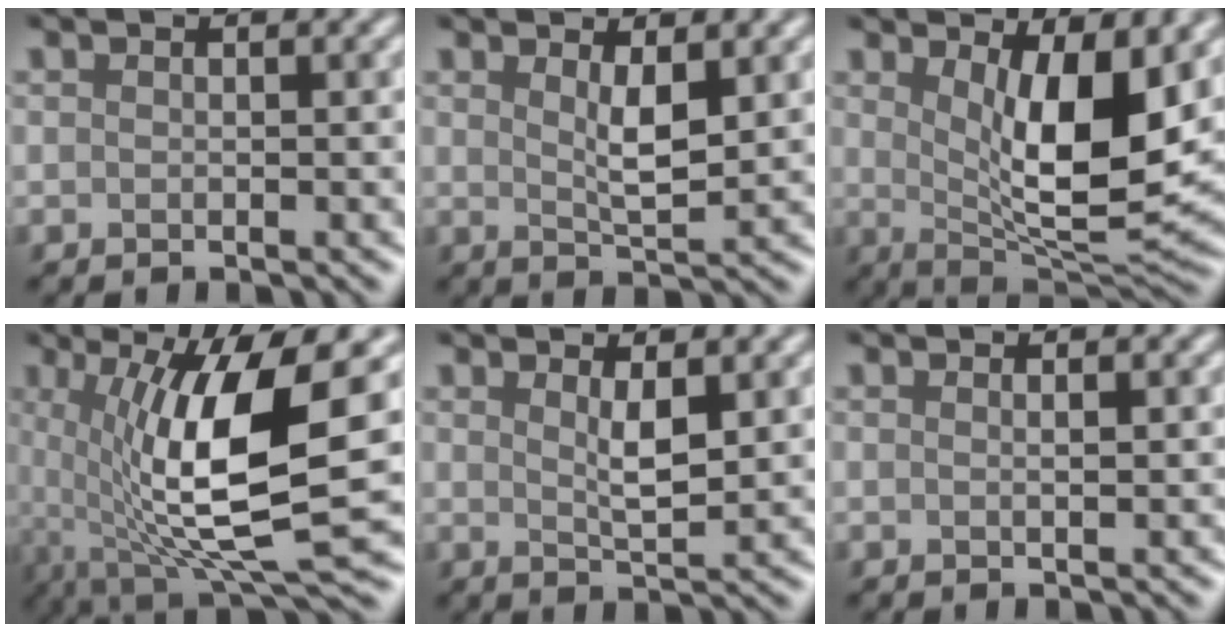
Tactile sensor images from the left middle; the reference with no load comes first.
{"total": 2.6, "force": [1.0, 0.6, 2.3], "torque": [-0.045, -0.008, 0.021]}
{"total": 8.8, "force": [2.1, 2.8, 8.1], "torque": [-0.135, -0.023, 0.044]}
{"total": 11.6, "force": [0.9, 3.1, 11.2], "torque": [-0.196, -0.015, 0.020]}
{"total": 2.2, "force": [0.9, 0.4, 1.9], "torque": [-0.037, -0.007, 0.018]}
{"total": 0.7, "force": [0.2, 0.2, 0.6], "torque": [-0.004, 0.002, 0.000]}